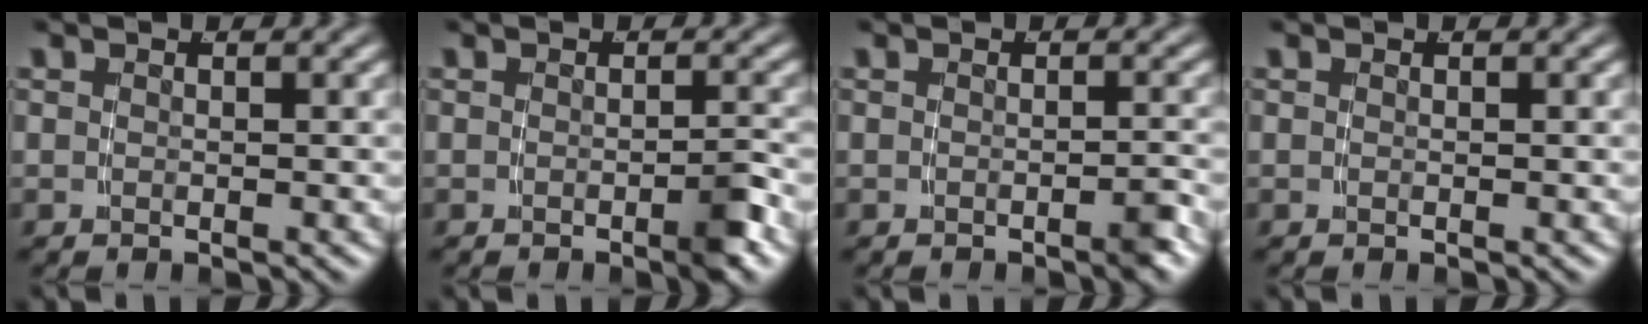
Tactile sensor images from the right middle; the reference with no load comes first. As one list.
[{"total": 1.6, "force": [-1.0, 0.1, 1.3], "torque": [-0.020, 0.002, -0.021]}, {"total": 1.1, "force": [-0.9, 0.0, 0.7], "torque": [-0.012, 0.005, -0.019]}, {"total": 0.0}]